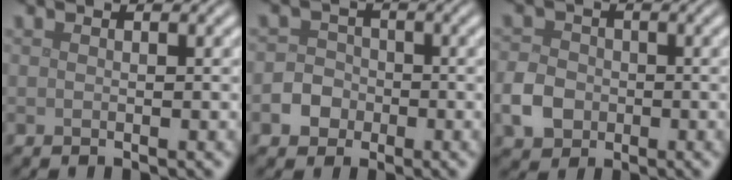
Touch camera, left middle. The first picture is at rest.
{"total": 3.3, "force": [-1.3, 2.9, 0.9], "torque": [0.007, 0.002, -0.032]}
{"total": 3.6, "force": [-1.1, 2.9, 1.7], "torque": [-0.035, 0.001, -0.028]}